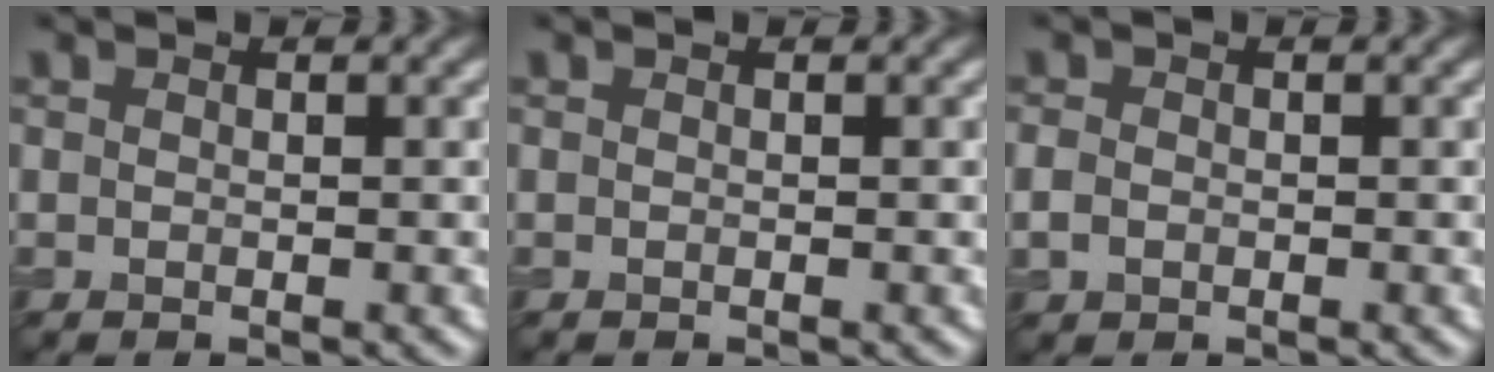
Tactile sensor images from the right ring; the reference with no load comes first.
{"total": 0.0}
{"total": 1.3, "force": [-0.3, 1.1, 0.7], "torque": [-0.013, -0.003, -0.010]}